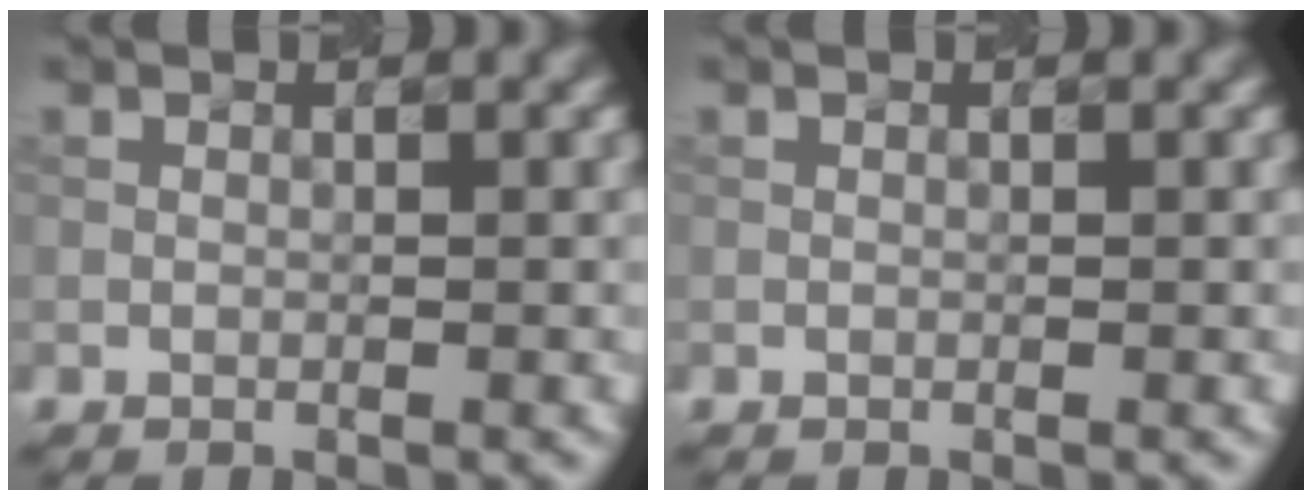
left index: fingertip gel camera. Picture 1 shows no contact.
{"total": 0.0}